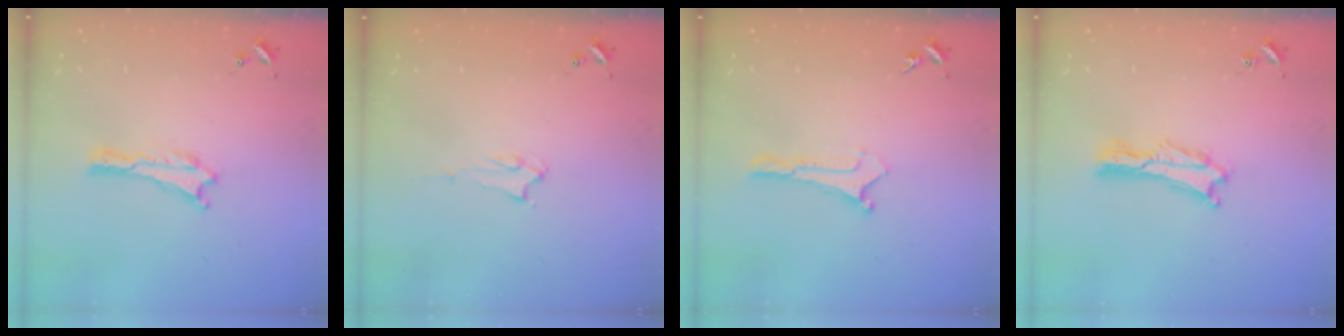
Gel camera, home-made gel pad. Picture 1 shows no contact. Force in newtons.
{"total": 2.0, "press": 2.0, "slide": 0.2}
{"total": 0.0}
{"total": 1.4, "press": 1.4, "slide": 0.3}